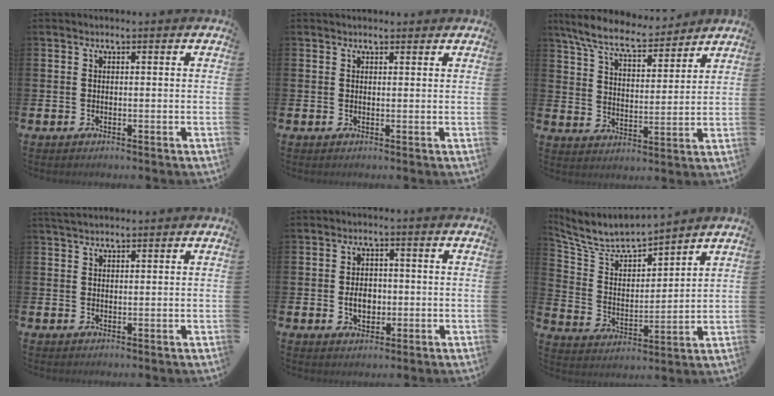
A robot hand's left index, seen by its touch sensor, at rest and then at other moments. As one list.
[{"total": 1.3, "force": [1.2, 0.5, 0.2], "torque": [0.011, 0.000, 0.020]}, {"total": 8.5, "force": [7.8, 1.6, 3.1], "torque": [-0.086, -0.041, 0.138]}, {"total": 2.9, "force": [2.7, 0.6, 0.8], "torque": [-0.013, -0.008, 0.050]}, {"total": 3.6, "force": [-0.2, 2.5, 2.5], "torque": [-0.028, -0.003, -0.012]}, {"total": 7.0, "force": [6.7, 1.3, 1.6], "torque": [-0.065, -0.052, 0.113]}]